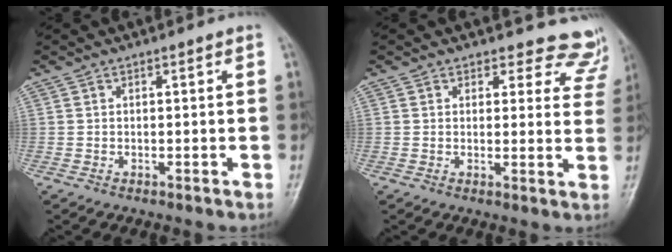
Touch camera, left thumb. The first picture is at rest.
{"total": 9.7, "force": [8.8, 4.1, -0.1], "torque": [0.066, -0.053, 0.063]}